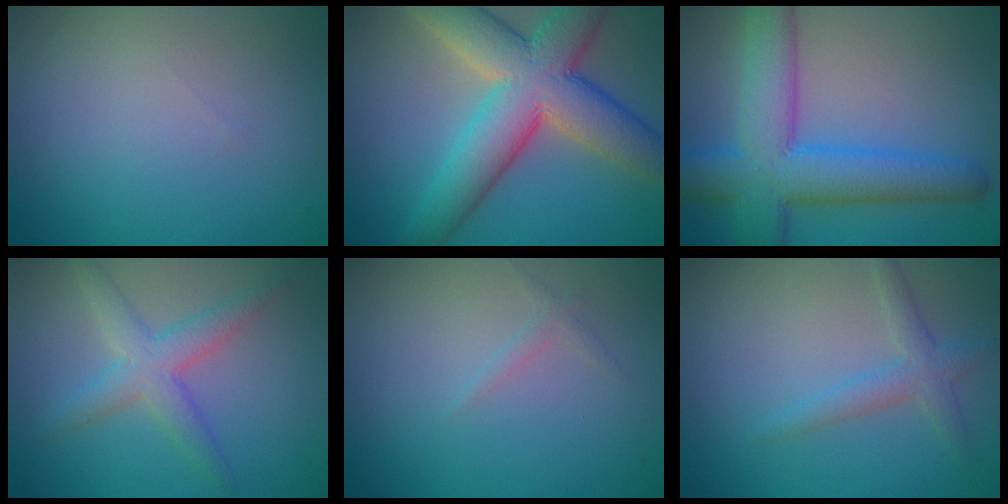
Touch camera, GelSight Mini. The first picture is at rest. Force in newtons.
{"total": 10.6, "press": 10.6, "slide": 0.8}
{"total": 9.2, "press": 9.2, "slide": 0.2}
{"total": 3.5, "press": 3.5, "slide": 0.0}
{"total": 0.7, "press": 0.7, "slide": 0.1}
{"total": 2.2, "press": 2.2, "slide": 0.1}